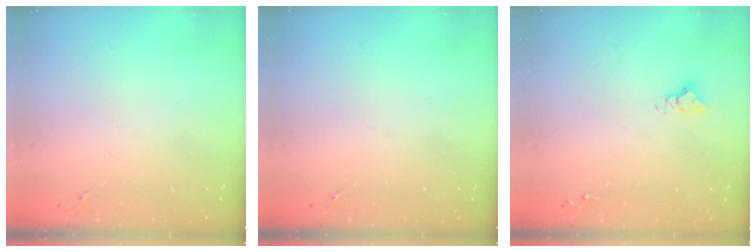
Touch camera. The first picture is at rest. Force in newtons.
{"total": 0.0}
{"total": 4.8, "press": 4.8, "slide": 0.4}